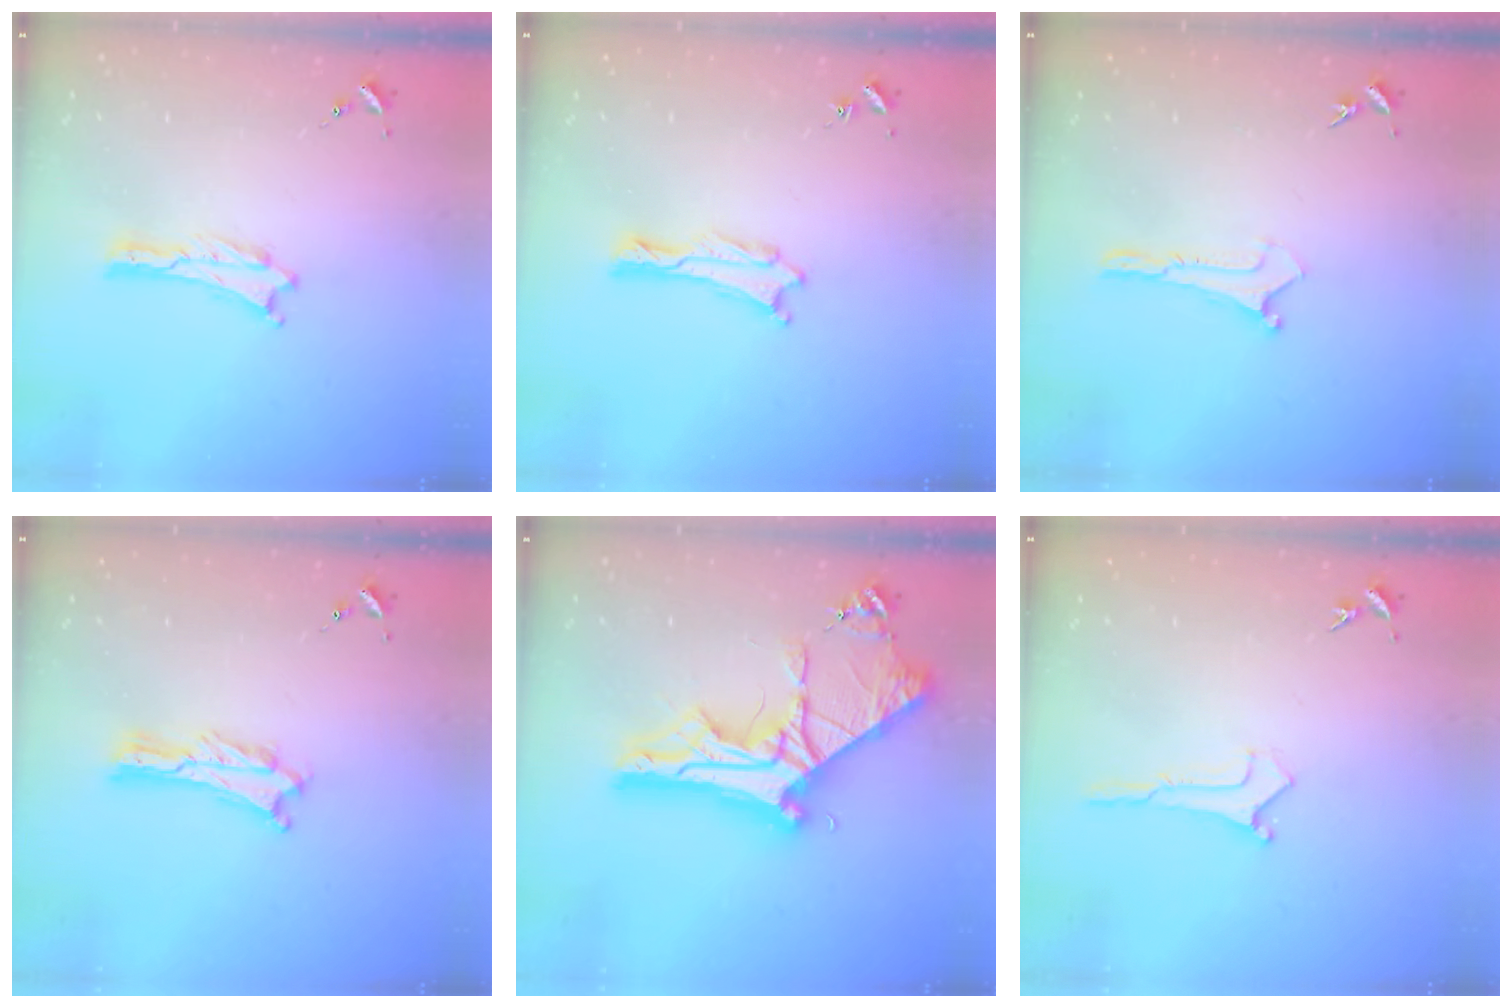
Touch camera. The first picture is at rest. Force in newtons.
{"total": 0.0}
{"total": 0.0}
{"total": 1.3, "press": 1.3, "slide": 0.3}
{"total": 12.0, "press": 12.0, "slide": 1.3}
{"total": 0.0}